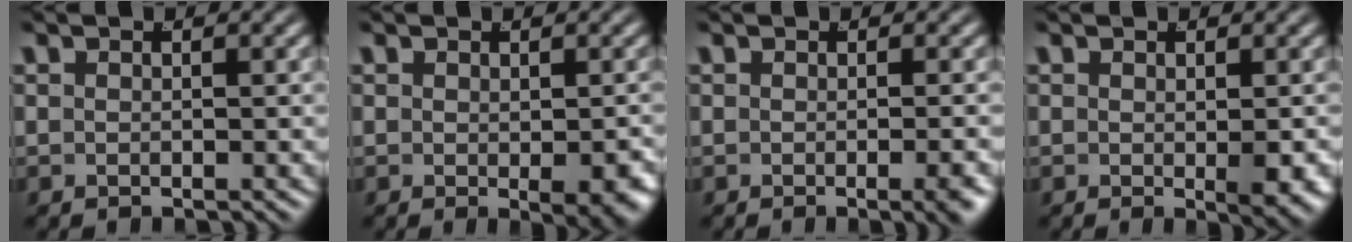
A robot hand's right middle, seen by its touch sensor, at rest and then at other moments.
{"total": 2.3, "force": [-0.6, 0.6, 2.1], "torque": [-0.015, -0.012, -0.005]}
{"total": 1.5, "force": [-0.8, -0.3, 1.2], "torque": [-0.015, 0.001, -0.012]}
{"total": 1.9, "force": [-0.3, 0.4, 1.9], "torque": [-0.015, -0.011, -0.002]}